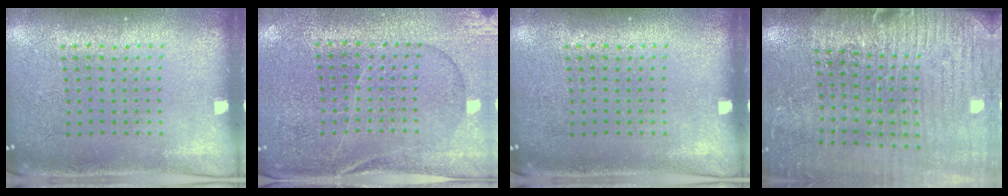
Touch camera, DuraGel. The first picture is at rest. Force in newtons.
{"total": 0.8, "press": 0.6, "slide": 0.5}
{"total": 0.0}
{"total": 2.9, "press": 2.9, "slide": 0.6}